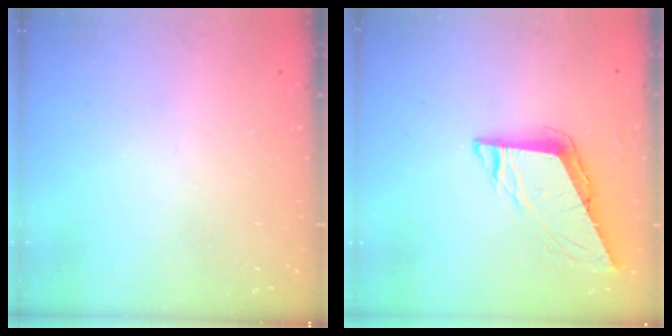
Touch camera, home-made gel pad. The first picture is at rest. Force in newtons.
{"total": 8.0, "press": 8.0, "slide": 0.8}